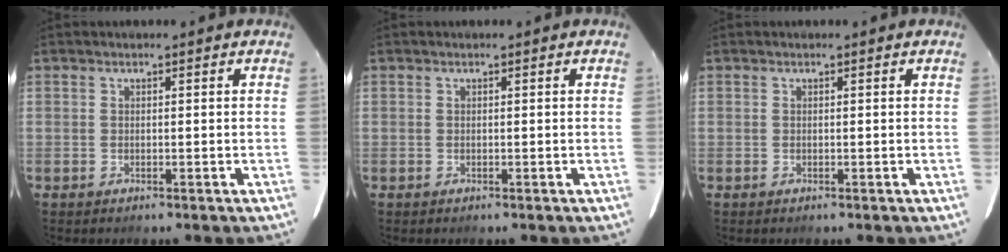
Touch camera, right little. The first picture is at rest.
{"total": 0.0}
{"total": 0.0}